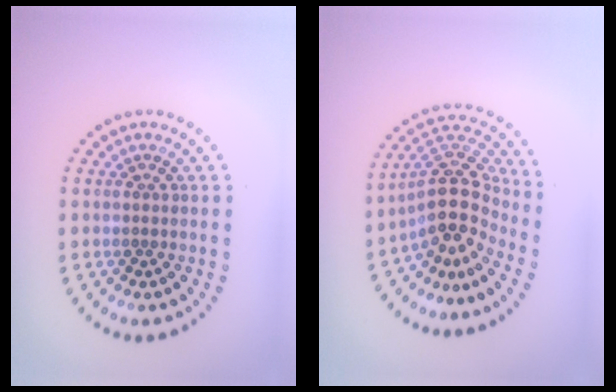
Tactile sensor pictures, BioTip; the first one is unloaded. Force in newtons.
{"total": 4.8, "press": 3.9, "slide": 2.8}